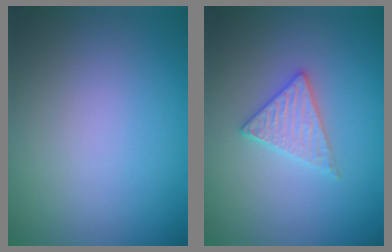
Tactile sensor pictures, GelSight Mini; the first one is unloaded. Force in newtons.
{"total": 2.6, "press": 2.6, "slide": 0.3}